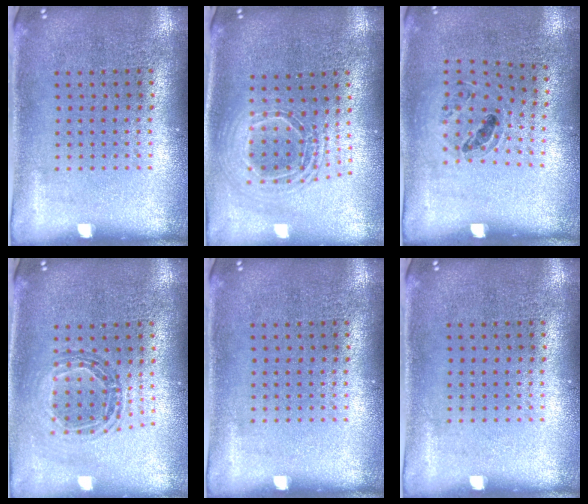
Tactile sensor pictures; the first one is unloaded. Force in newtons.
{"total": 2.0, "press": 1.5, "slide": 1.3}
{"total": 1.0, "press": 0.8, "slide": 0.5}
{"total": 0.9, "press": 0.9, "slide": 0.1}
{"total": 0.0}
{"total": 0.0}